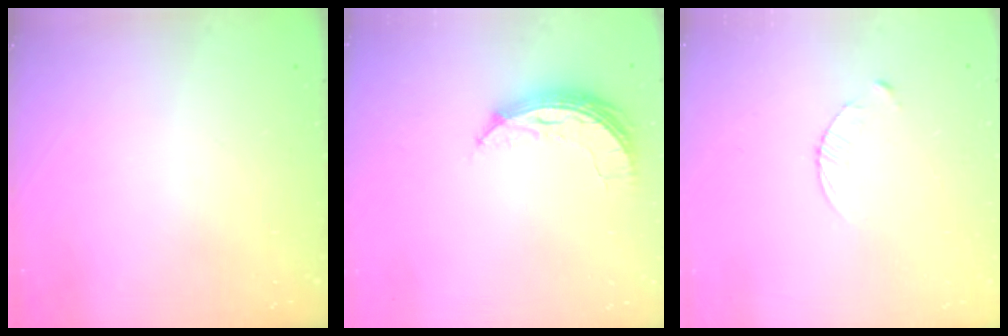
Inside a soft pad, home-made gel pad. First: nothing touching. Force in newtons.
{"total": 6.7, "press": 6.7, "slide": 0.4}
{"total": 3.6, "press": 3.5, "slide": 0.4}